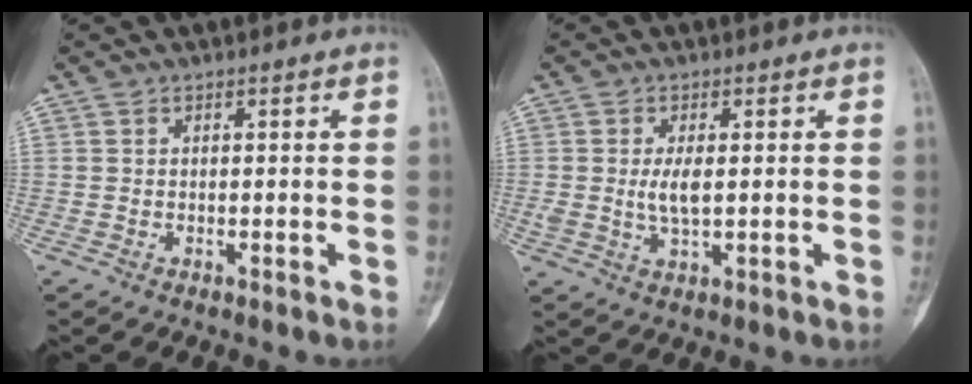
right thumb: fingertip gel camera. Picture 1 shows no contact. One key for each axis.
{"total": 4.2, "fx": 0.4, "fy": 1.7, "fz": 3.8, "tx": -0.078, "ty": -0.009, "tz": 0.012}